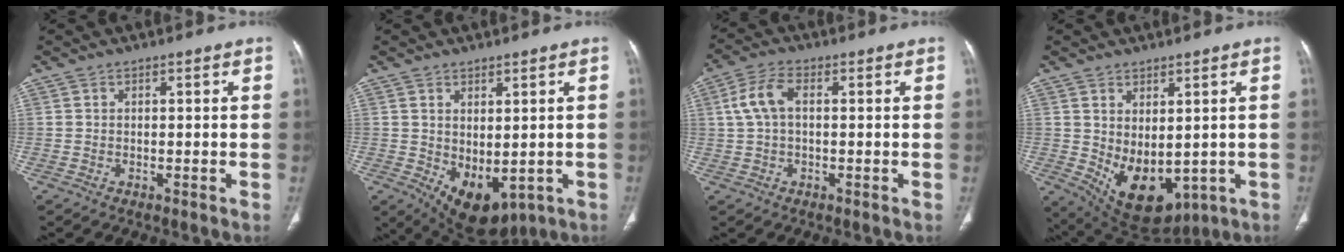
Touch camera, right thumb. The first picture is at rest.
{"total": 9.2, "force": [-1.4, 5.2, 7.5], "torque": [-0.097, -0.008, 0.008]}
{"total": 6.0, "force": [0.9, 3.2, 4.9], "torque": [-0.111, 0.020, 0.013]}
{"total": 12.0, "force": [-0.9, 7.1, 9.6], "torque": [-0.136, -0.015, 0.022]}